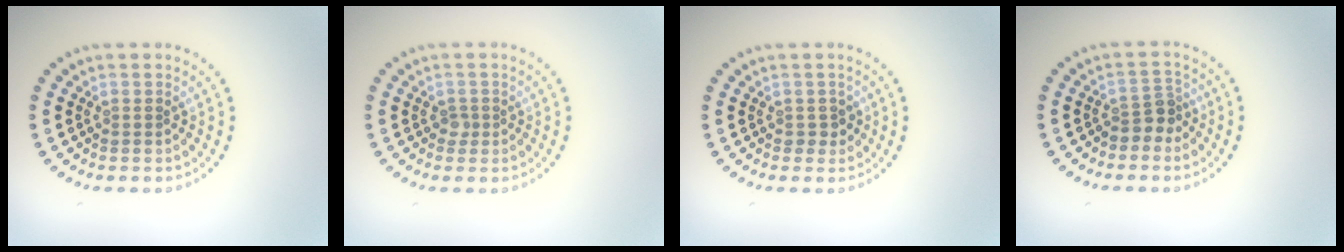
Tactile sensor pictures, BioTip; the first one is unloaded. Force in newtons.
{"total": 0.8, "press": 0.6, "slide": 0.6}
{"total": 1.1, "press": 1.0, "slide": 0.5}
{"total": 2.2, "press": 1.7, "slide": 1.4}